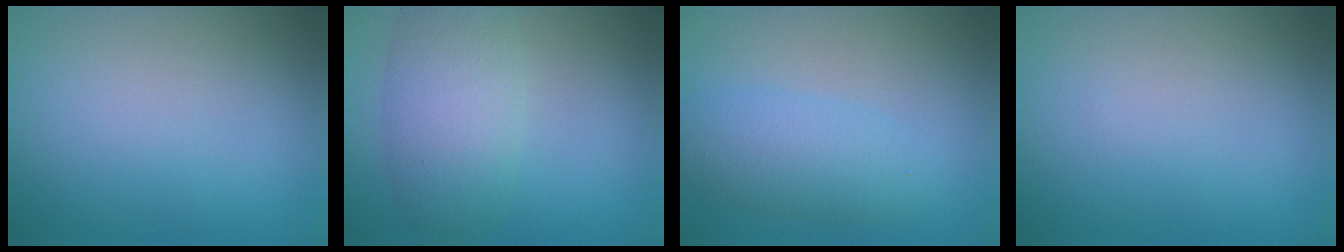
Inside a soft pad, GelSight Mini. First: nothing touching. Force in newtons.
{"total": 5.4, "press": 5.4, "slide": 0.2}
{"total": 3.8, "press": 3.8, "slide": 0.1}
{"total": 0.0}